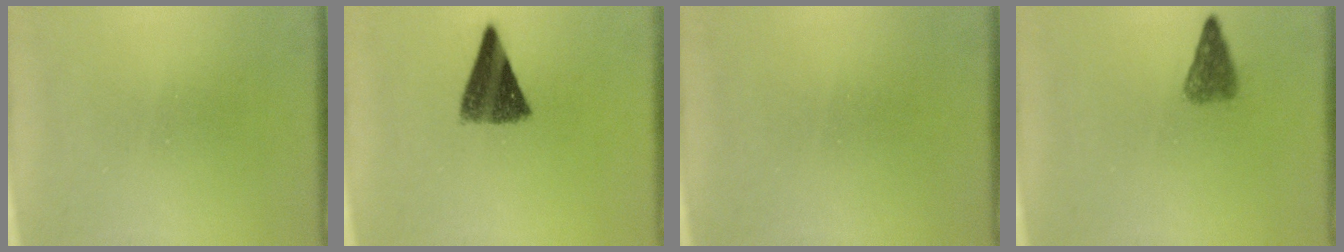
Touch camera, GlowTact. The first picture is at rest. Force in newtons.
{"total": 8.7}
{"total": 1.6}
{"total": 3.2}